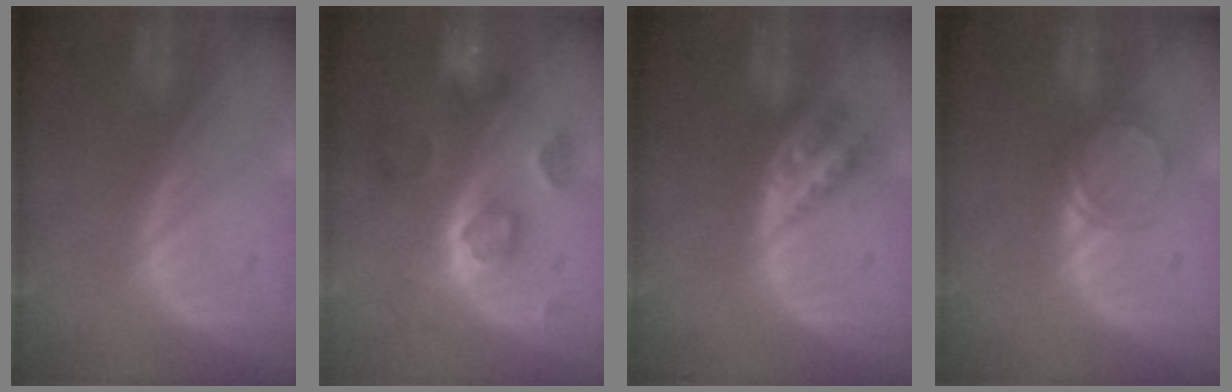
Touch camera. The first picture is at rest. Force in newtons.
{"total": 8.5, "press": 7.7, "slide": 3.6}
{"total": 4.7, "press": 4.3, "slide": 1.9}
{"total": 2.8, "press": 2.8, "slide": 0.2}